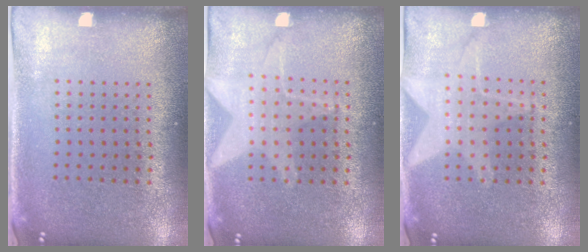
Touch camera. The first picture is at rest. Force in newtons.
{"total": 1.3, "press": 1.3, "slide": 0.4}
{"total": 1.3, "press": 1.3, "slide": 0.2}